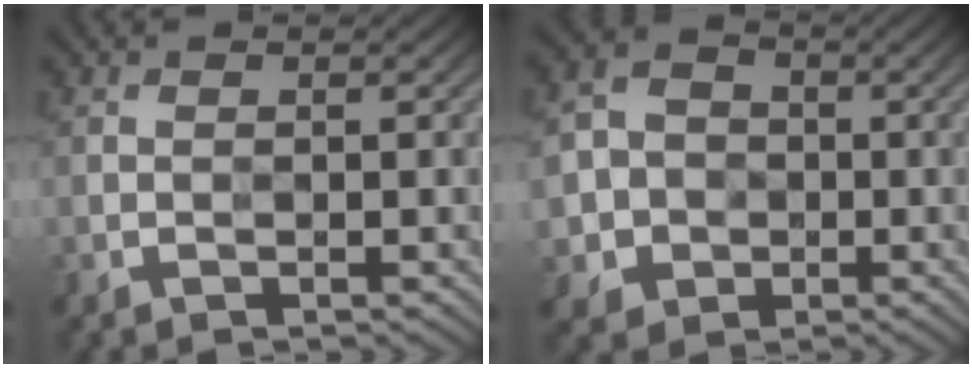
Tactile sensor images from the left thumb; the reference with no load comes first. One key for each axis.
{"total": 5.9, "fx": -1.2, "fy": 5.5, "fz": 2.0, "tx": -0.048, "ty": -0.011, "tz": -0.038}